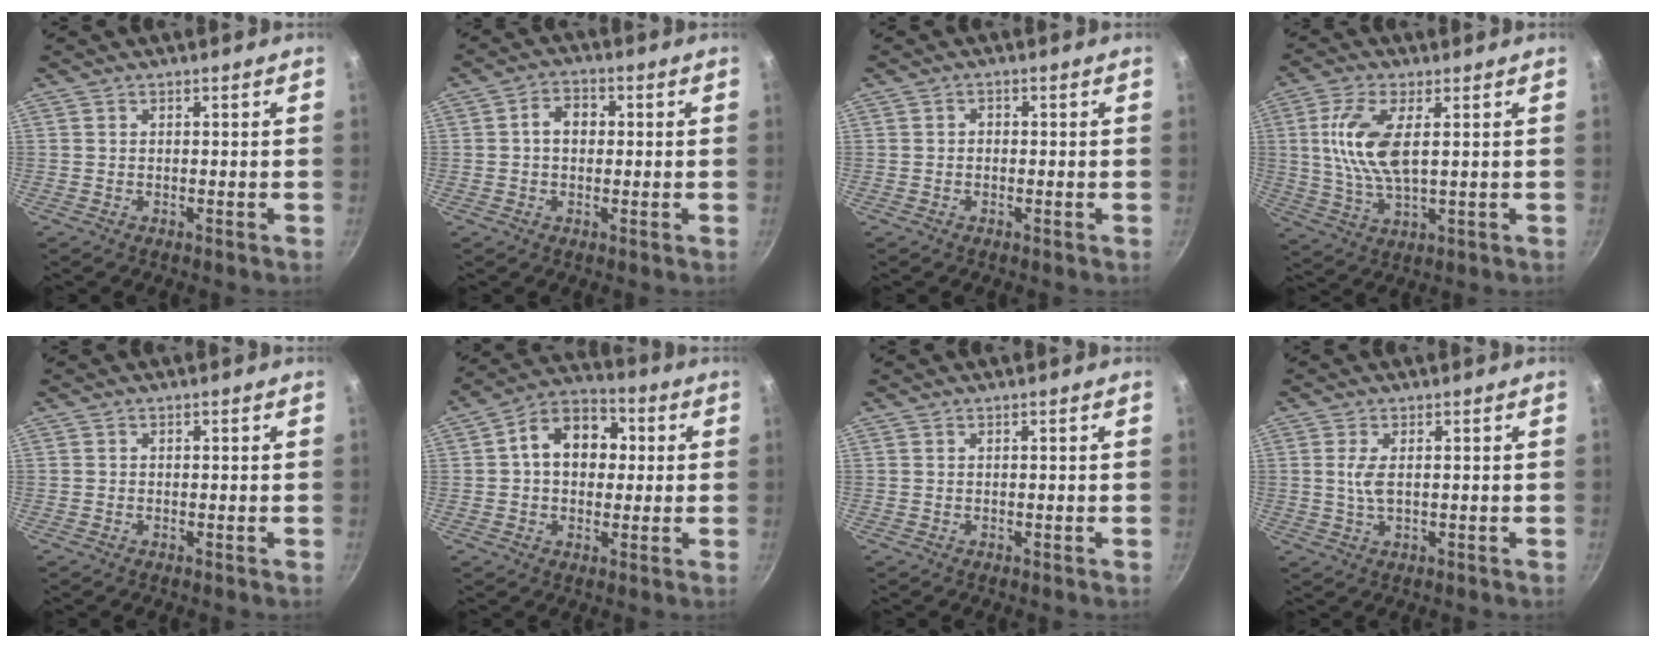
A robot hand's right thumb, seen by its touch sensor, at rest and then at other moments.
{"total": 5.0, "force": [0.4, 3.8, 3.1], "torque": [-0.028, 0.013, -0.002]}
{"total": 1.2, "force": [-0.3, 1.0, 0.6], "torque": [-0.009, 0.006, -0.007]}
{"total": 10.9, "force": [2.0, 4.6, 9.7], "torque": [-0.201, -0.002, 0.042]}
{"total": 0.0}
{"total": 12.5, "force": [1.7, 9.3, 8.2], "torque": [-0.084, 0.025, 0.007]}
{"total": 0.0}
{"total": 3.3, "force": [0.4, 1.4, 2.9], "torque": [-0.060, -0.002, 0.009]}